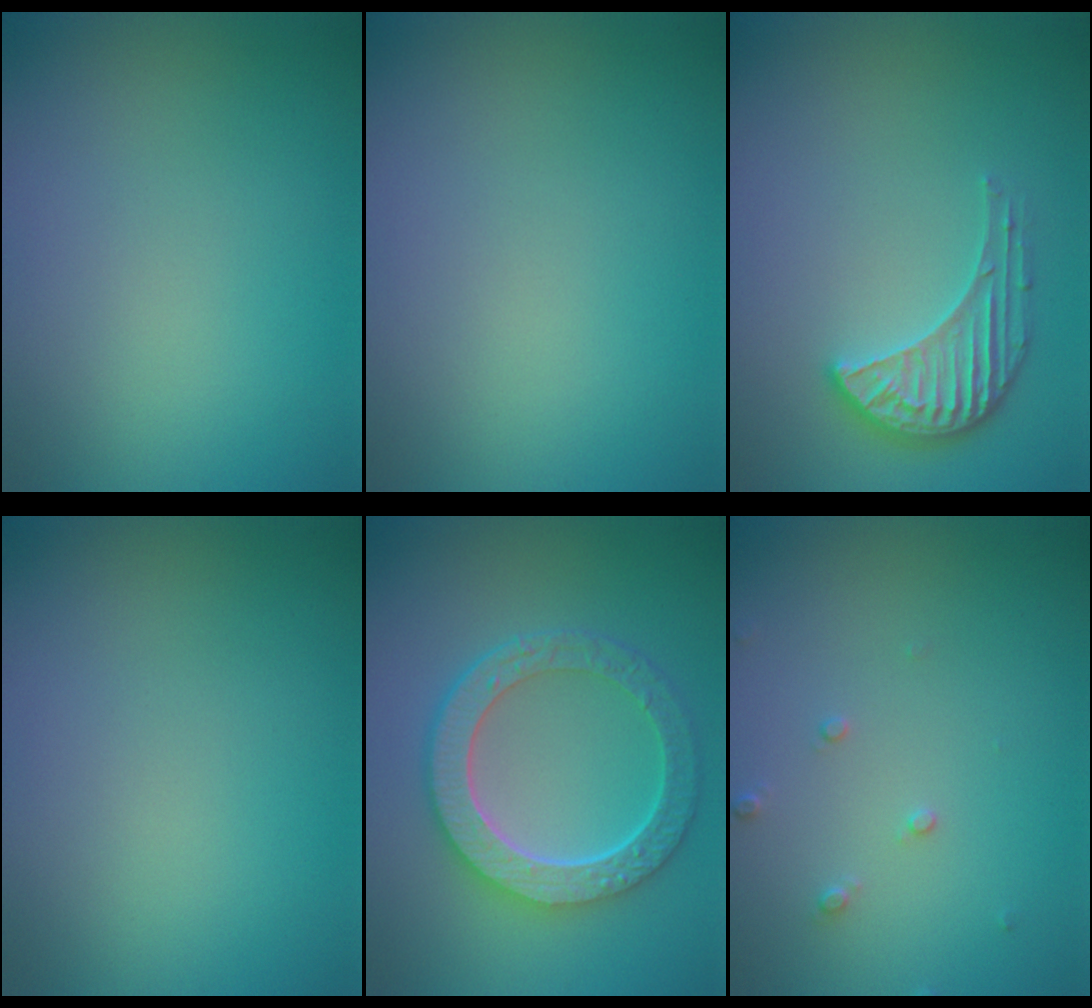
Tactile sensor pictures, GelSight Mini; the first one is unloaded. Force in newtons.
{"total": 0.0}
{"total": 3.4, "press": 3.2, "slide": 1.3}
{"total": 0.0}
{"total": 6.4, "press": 5.0, "slide": 3.9}
{"total": 1.1, "press": 1.1, "slide": 0.2}